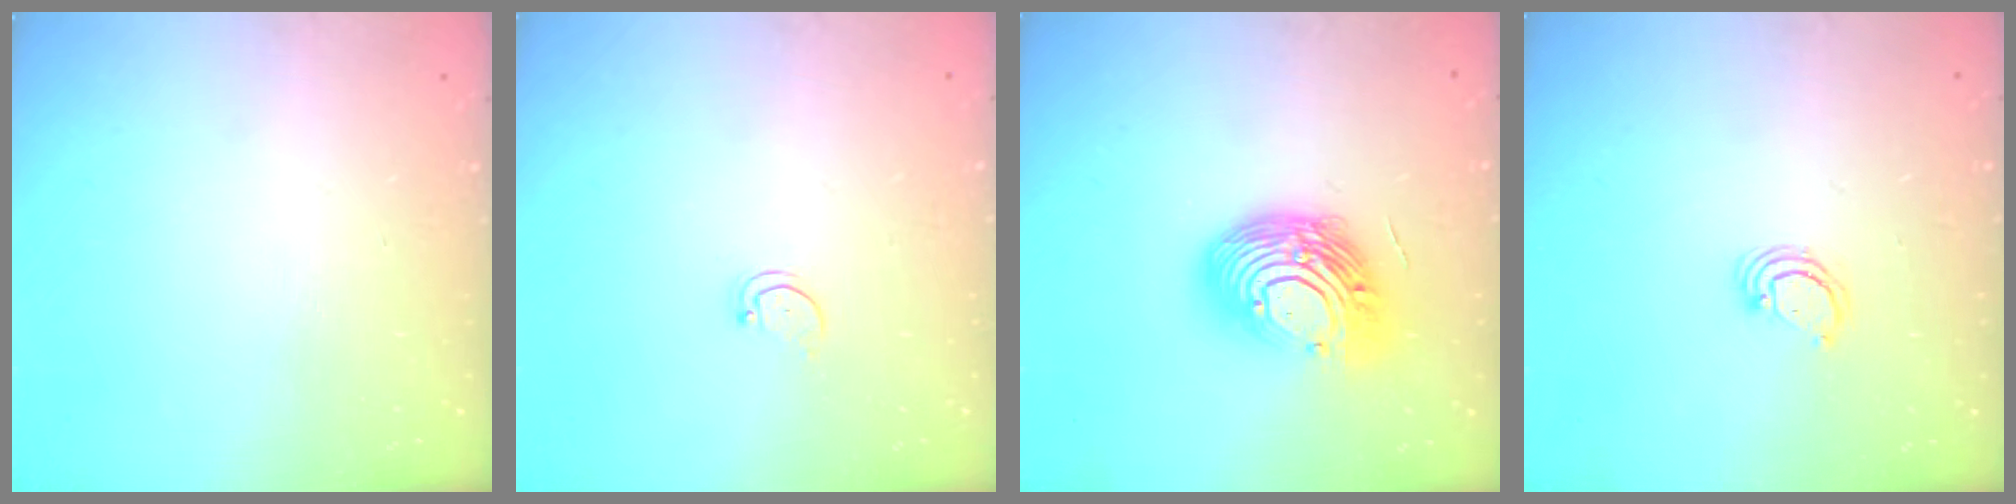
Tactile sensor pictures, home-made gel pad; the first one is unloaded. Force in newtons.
{"total": 1.6, "press": 1.6, "slide": 0.4}
{"total": 16.9, "press": 16.8, "slide": 1.6}
{"total": 2.7, "press": 2.7, "slide": 0.2}